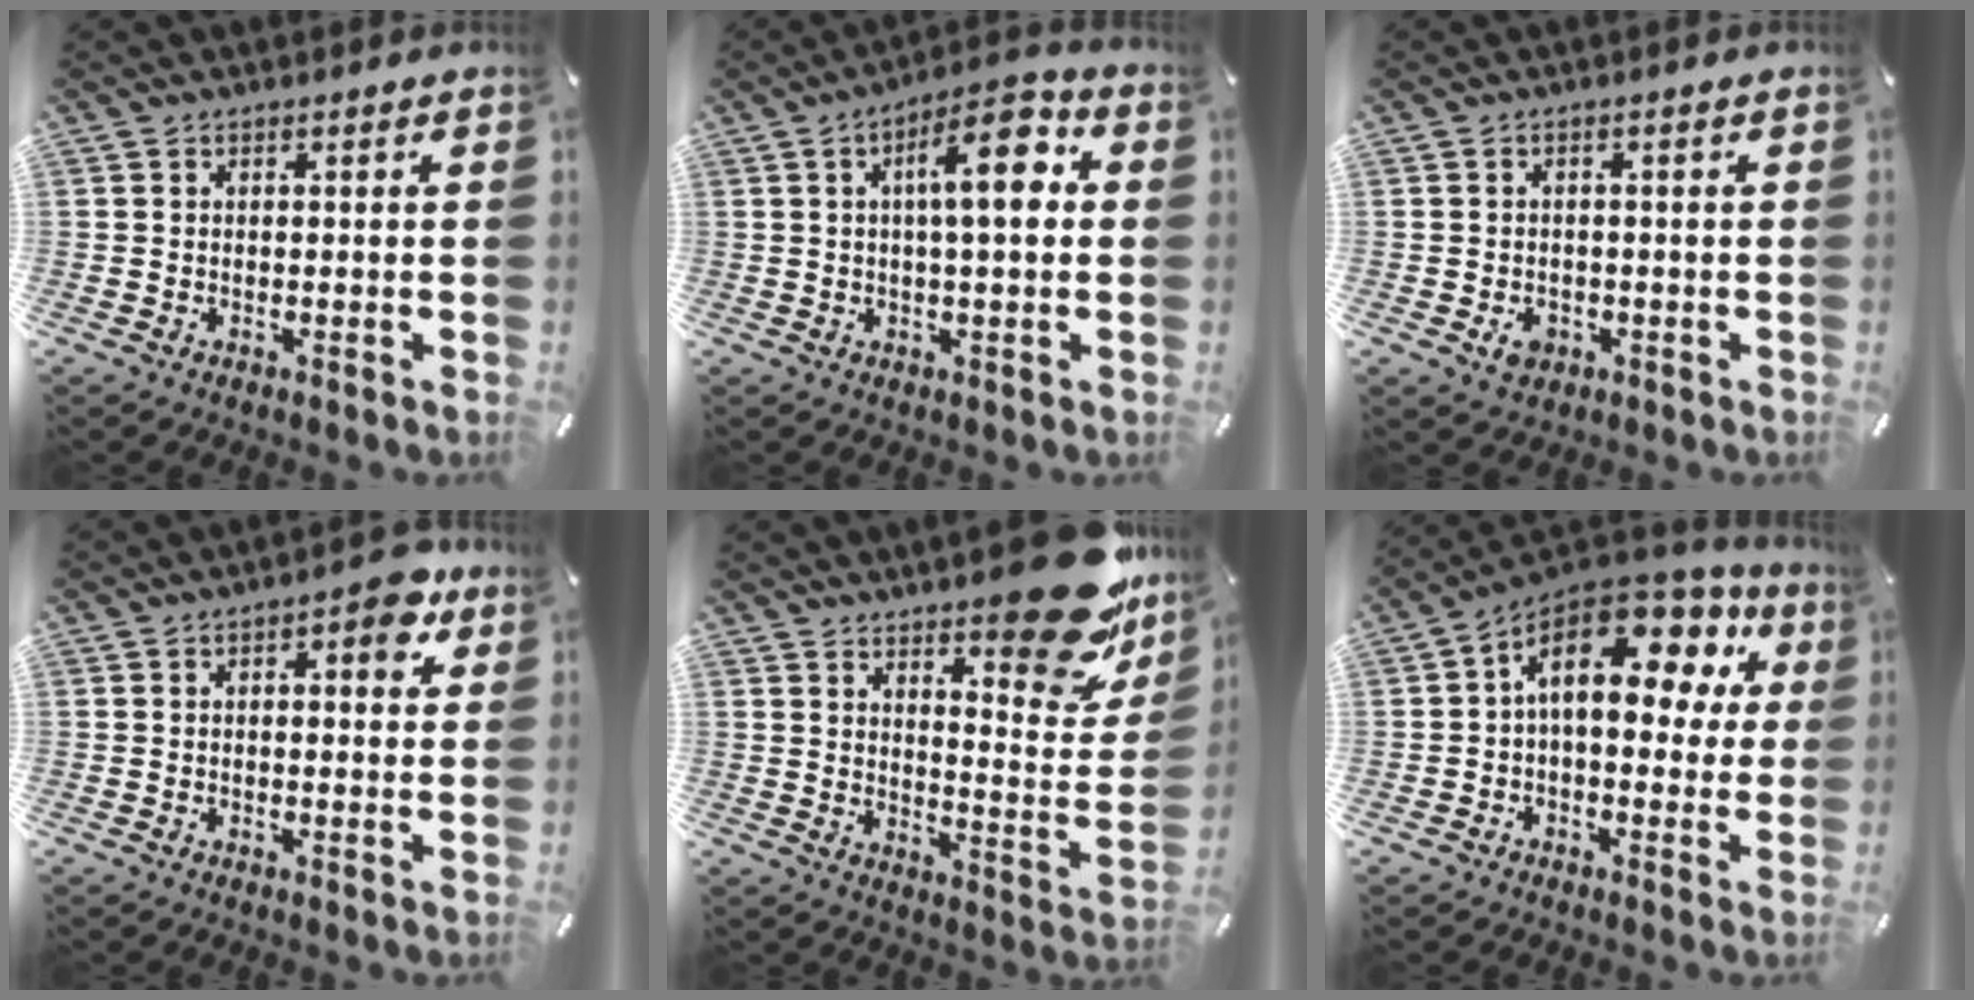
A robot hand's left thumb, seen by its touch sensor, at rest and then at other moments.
{"total": 11.7, "force": [2.6, 3.7, 10.7], "torque": [-0.162, 0.002, 0.033]}
{"total": 3.3, "force": [-1.1, 2.6, 1.8], "torque": [-0.029, 0.000, -0.022]}
{"total": 6.2, "force": [2.2, 2.9, 5.0], "torque": [-0.054, -0.007, 0.028]}
{"total": 21.2, "force": [14.7, 8.0, 13.1], "torque": [-0.146, -0.122, 0.244]}
{"total": 17.1, "force": [6.1, 9.2, 13.0], "torque": [-0.212, -0.032, 0.102]}